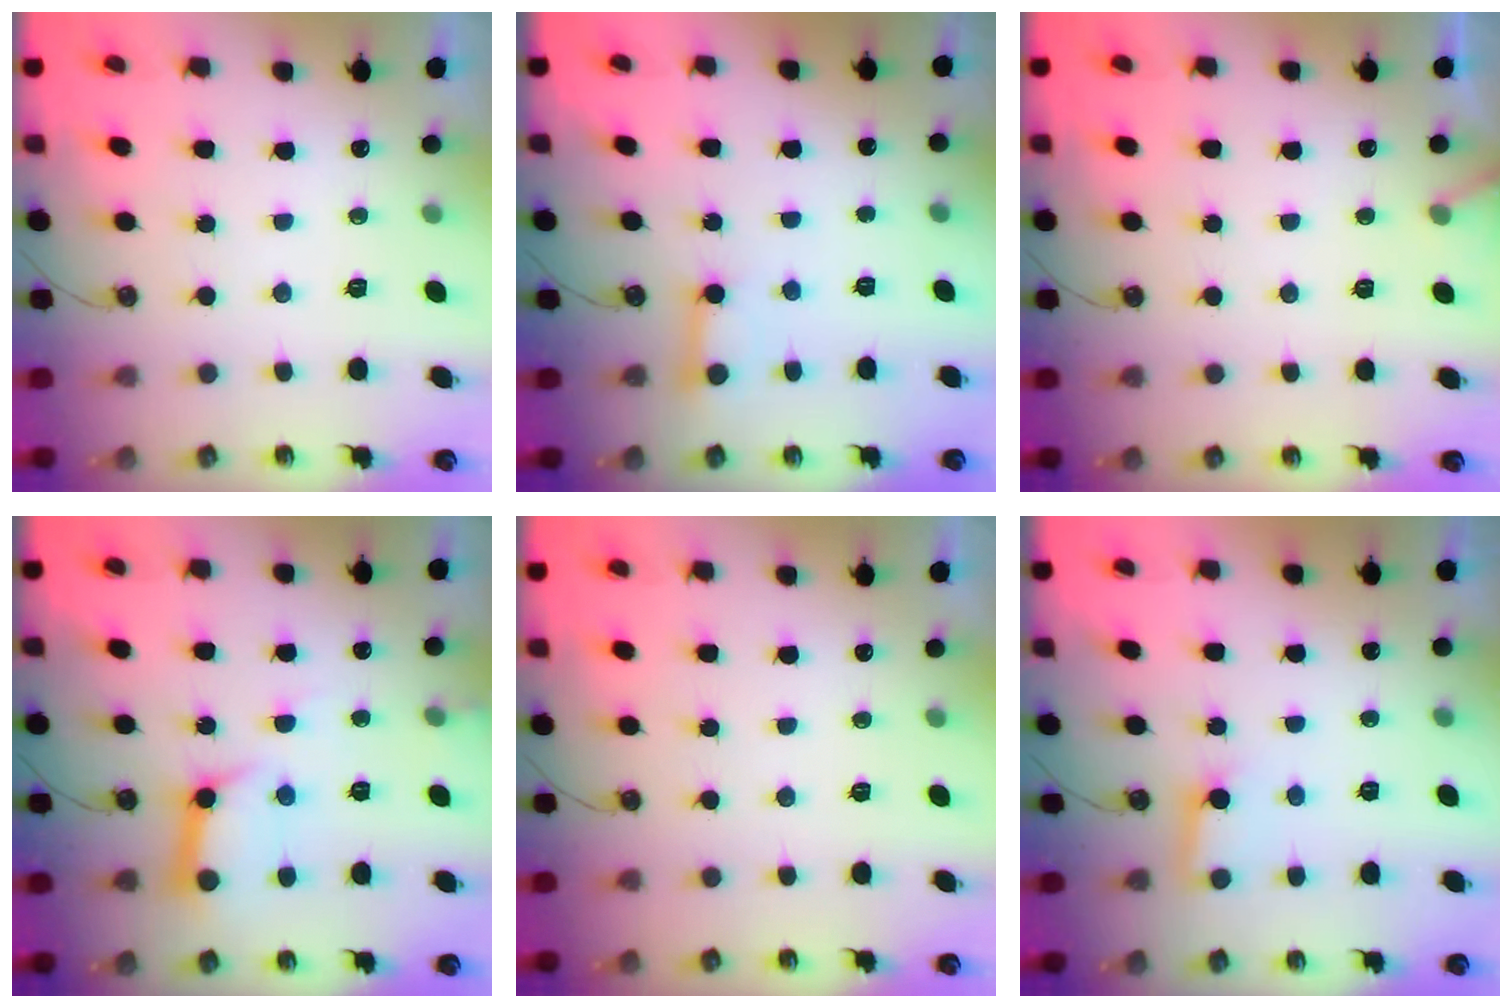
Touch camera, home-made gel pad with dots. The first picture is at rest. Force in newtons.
{"total": 3.2, "press": 3.1, "slide": 0.2}
{"total": 4.7, "press": 4.6, "slide": 0.4}
{"total": 12.0, "press": 11.9, "slide": 1.5}
{"total": 0.0}
{"total": 3.5, "press": 3.5, "slide": 0.4}